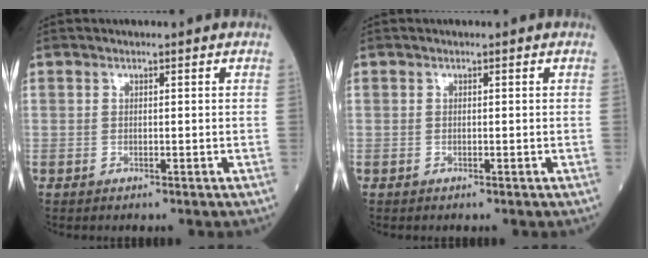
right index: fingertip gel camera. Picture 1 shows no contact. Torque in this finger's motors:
{"motor_torque": [0.00, 0.00, 0.00, 0.00]}